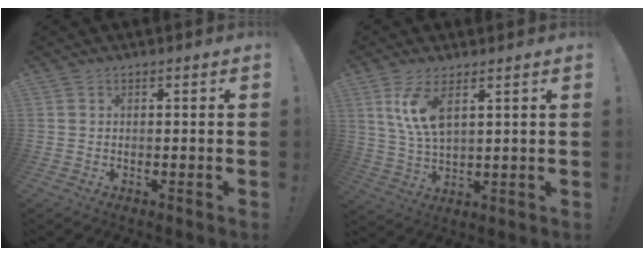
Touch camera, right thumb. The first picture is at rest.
{"total": 9.4, "force": [4.6, 3.6, 7.4], "torque": [-0.146, -0.016, 0.084]}